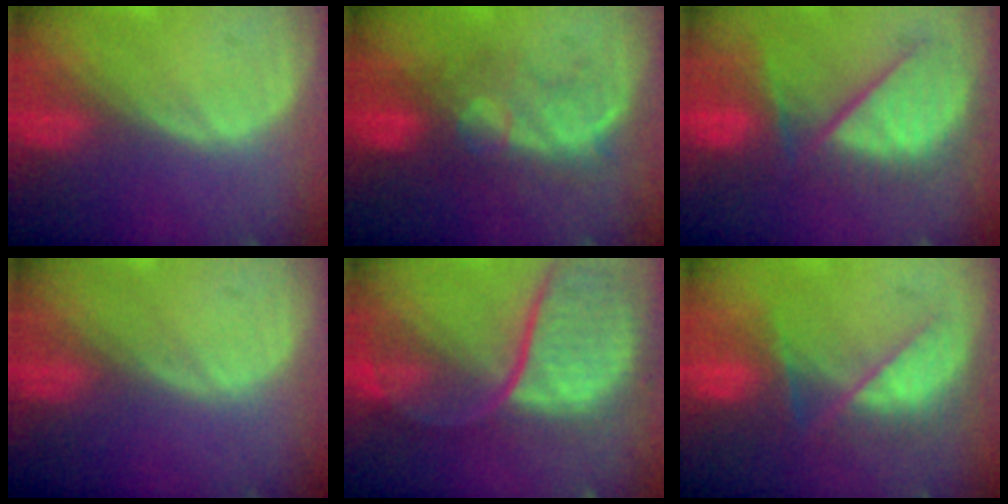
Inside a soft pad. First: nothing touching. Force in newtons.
{"total": 7.7, "press": 7.4, "slide": 2.0}
{"total": 9.7, "press": 9.3, "slide": 3.0}
{"total": 0.0}
{"total": 12.0, "press": 9.9, "slide": 6.8}
{"total": 7.2, "press": 7.0, "slide": 1.7}